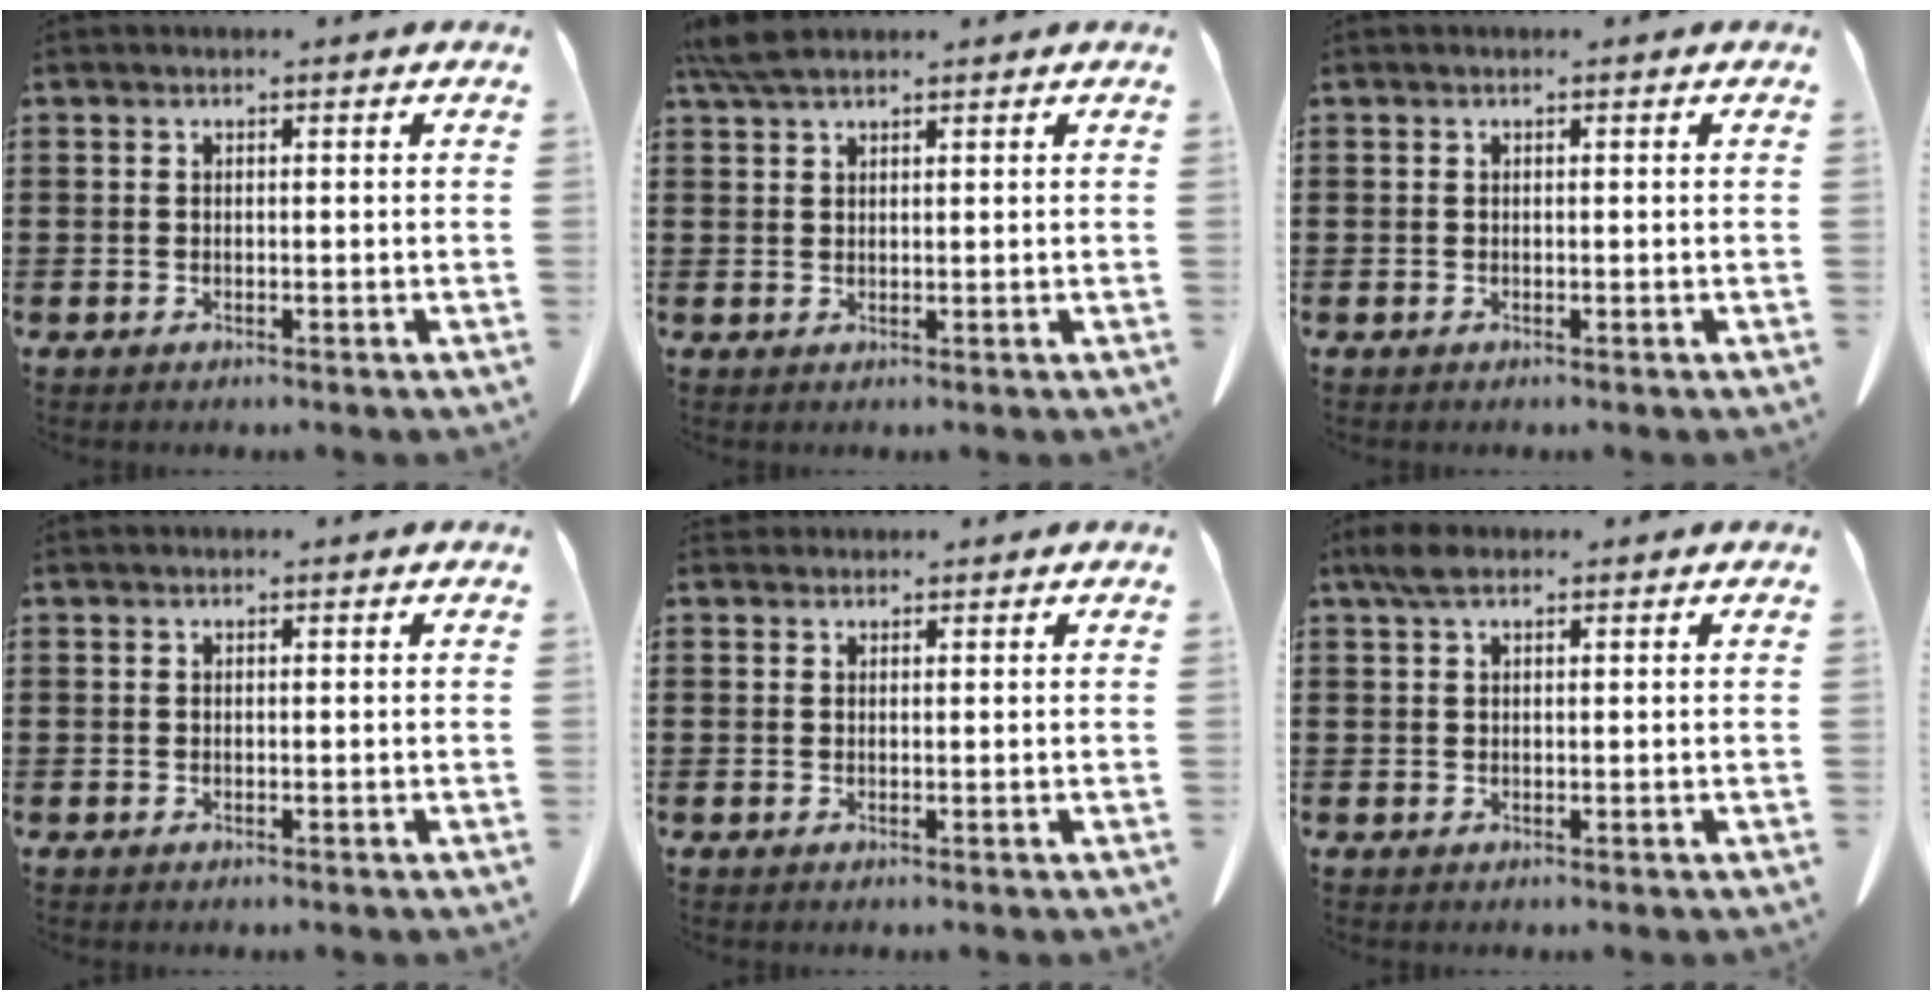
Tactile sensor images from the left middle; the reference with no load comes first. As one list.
[{"total": 3.8, "force": [2.8, 0.9, 2.3], "torque": [-0.060, -0.002, 0.053]}, {"total": 0.0}, {"total": 0.0}, {"total": 0.9, "force": [0.9, 0.3, 0.0], "torque": [-0.004, 0.000, 0.019]}, {"total": 2.4, "force": [1.4, 0.9, 1.7], "torque": [-0.038, 0.004, 0.025]}]